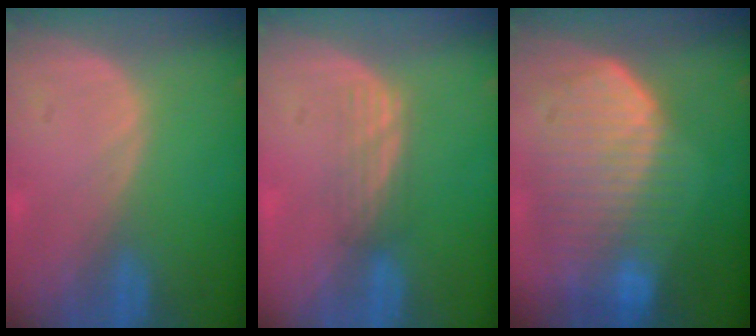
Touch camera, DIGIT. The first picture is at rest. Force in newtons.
{"total": 3.1, "press": 2.5, "slide": 1.7}
{"total": 10.7, "press": 9.4, "slide": 5.2}